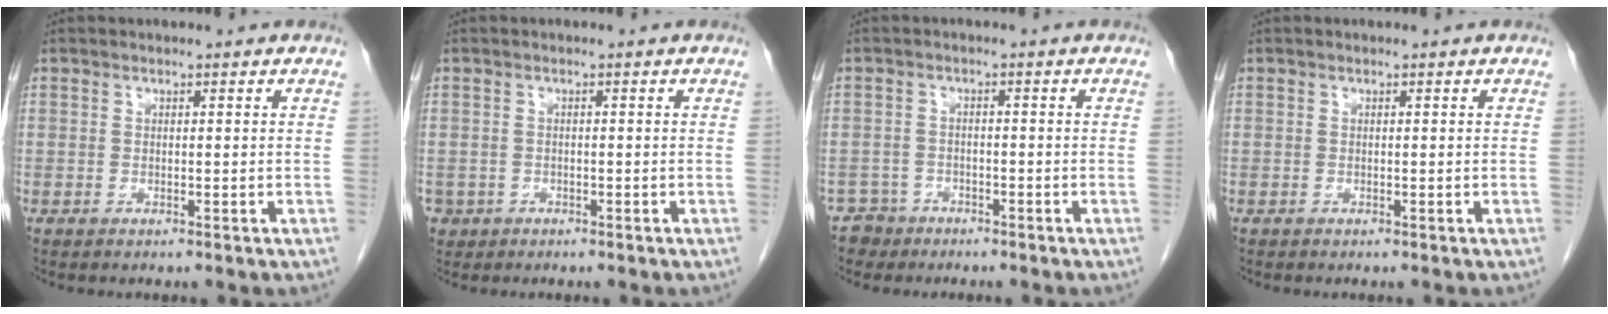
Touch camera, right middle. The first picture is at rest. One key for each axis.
{"total": 2.6, "fx": -1.4, "fy": 2.2, "fz": 0.2, "tx": -0.004, "ty": 0.005, "tz": -0.023}
{"total": 3.3, "fx": -2.4, "fy": 2.1, "fz": -0.8, "tx": 0.012, "ty": 0.008, "tz": -0.046}
{"total": 0.0}